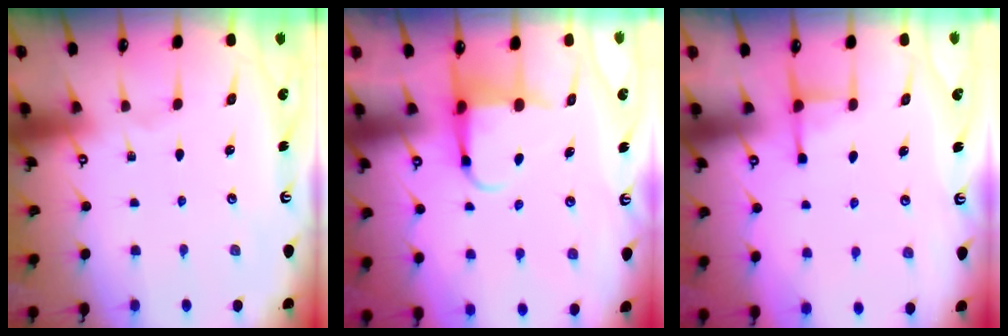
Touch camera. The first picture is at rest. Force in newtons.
{"total": 4.0, "press": 3.9, "slide": 0.5}
{"total": 2.9, "press": 2.8, "slide": 0.5}